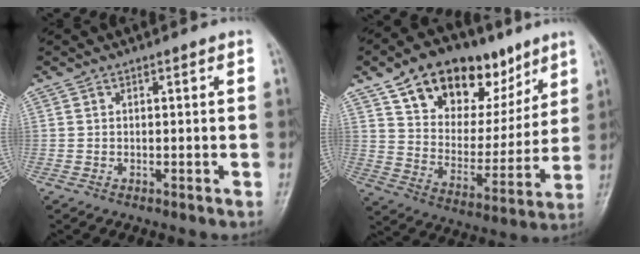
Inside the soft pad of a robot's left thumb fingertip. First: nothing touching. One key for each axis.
{"total": 22.0, "fx": 12.7, "fy": 12.9, "fz": 12.5, "tx": -0.146, "ty": -0.034, "tz": 0.212}